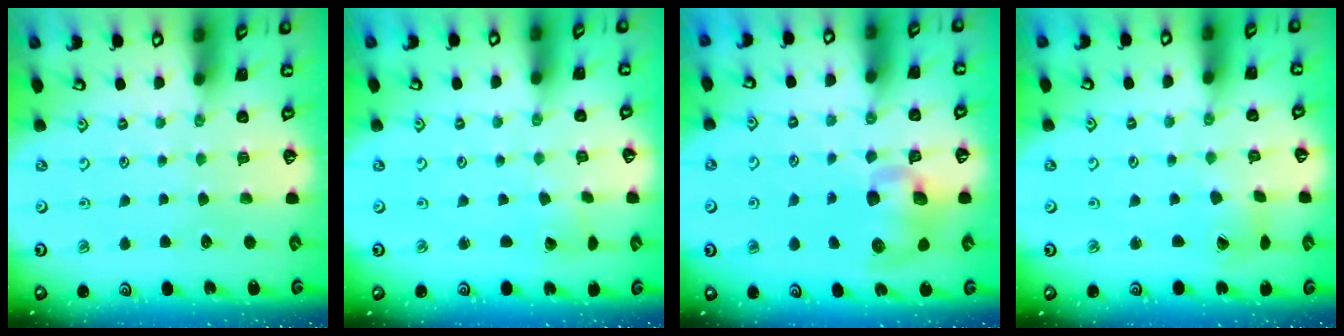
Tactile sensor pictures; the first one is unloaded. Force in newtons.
{"total": 2.7, "press": 2.7, "slide": 0.0}
{"total": 10.5, "press": 10.4, "slide": 1.8}
{"total": 2.0, "press": 2.0, "slide": 0.3}